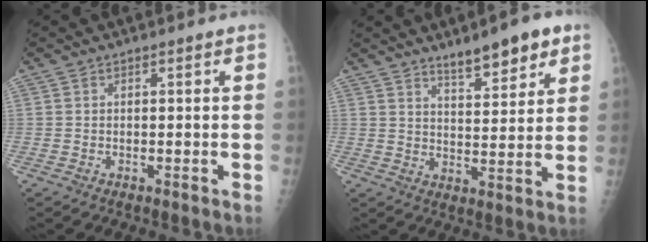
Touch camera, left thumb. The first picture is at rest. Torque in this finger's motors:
{"motor_torque": [0.66, -0.61, 0.70, -0.53, 0.07]}